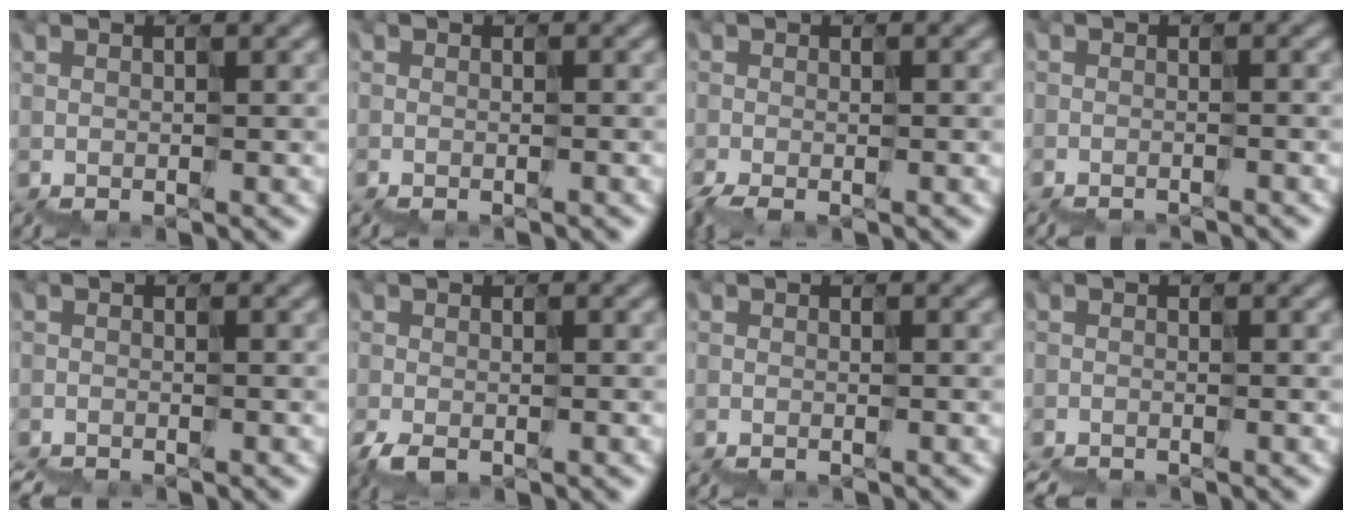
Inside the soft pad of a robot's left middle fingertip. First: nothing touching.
{"total": 0.8, "force": [-0.8, 0.0, 0.0], "torque": [0.008, -0.009, -0.008]}
{"total": 1.2, "force": [-1.2, 0.0, 0.3], "torque": [-0.018, -0.015, -0.019]}
{"total": 2.4, "force": [-2.4, 0.2, 0.0], "torque": [0.011, -0.011, -0.017]}
{"total": 2.0, "force": [-2.0, 0.3, 0.4], "torque": [-0.003, -0.008, -0.016]}
{"total": 1.1, "force": [-1.0, -0.3, -0.4], "torque": [-0.025, -0.013, -0.019]}
{"total": 0.8, "force": [-0.8, 0.1, -0.1], "torque": [0.008, -0.007, -0.008]}
{"total": 1.7, "force": [-1.7, 0.2, 0.1], "torque": [0.003, -0.008, -0.012]}